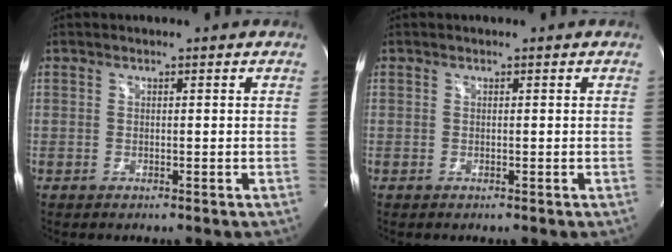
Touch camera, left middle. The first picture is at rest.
{"total": 0.0}